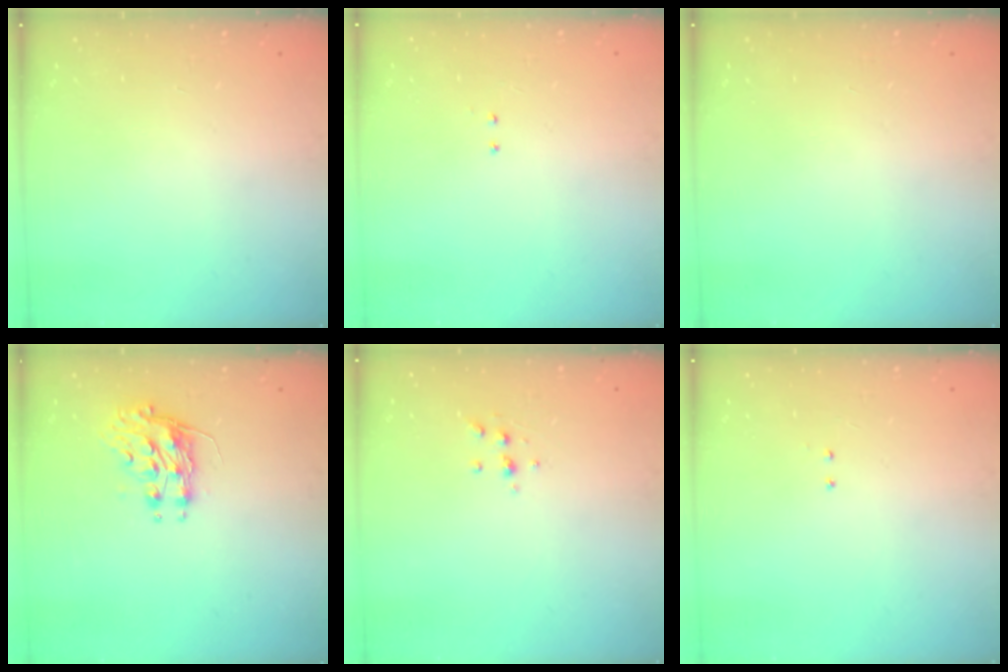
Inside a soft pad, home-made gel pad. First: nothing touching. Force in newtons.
{"total": 2.0, "press": 2.0, "slide": 0.4}
{"total": 0.0}
{"total": 8.3, "press": 8.3, "slide": 0.1}
{"total": 4.4, "press": 4.4, "slide": 0.7}
{"total": 2.0, "press": 2.0, "slide": 0.4}